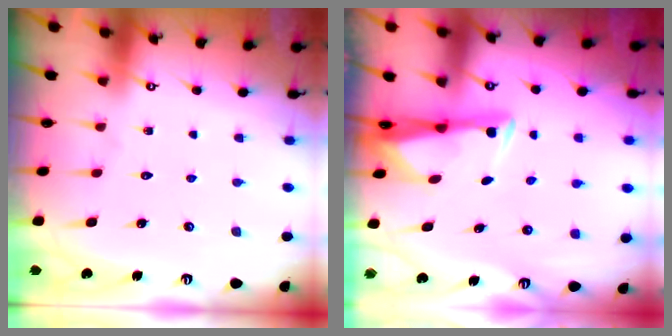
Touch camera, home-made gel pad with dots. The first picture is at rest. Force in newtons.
{"total": 3.0, "press": 2.9, "slide": 0.9}